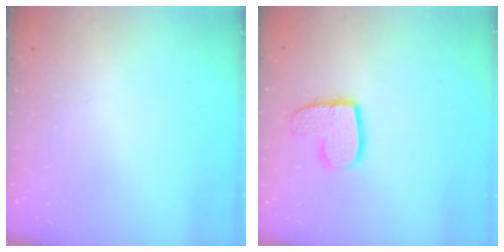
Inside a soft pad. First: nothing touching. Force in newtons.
{"total": 9.8, "press": 9.8, "slide": 0.5}